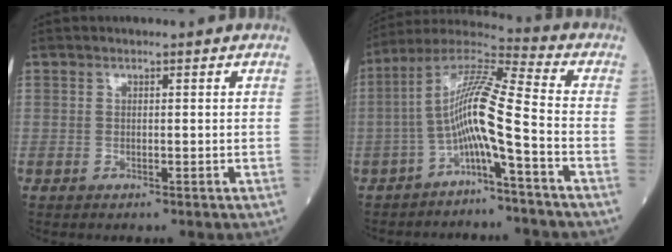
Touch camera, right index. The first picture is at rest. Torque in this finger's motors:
{"motor_torque": [1.22, -0.85, 0.60, 0.21]}